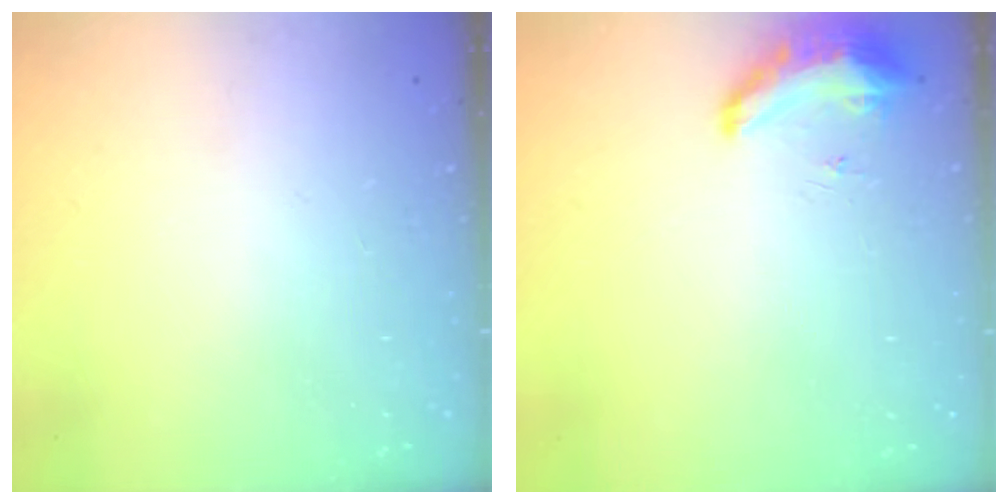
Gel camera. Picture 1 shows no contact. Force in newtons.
{"total": 8.5, "press": 8.4, "slide": 1.5}